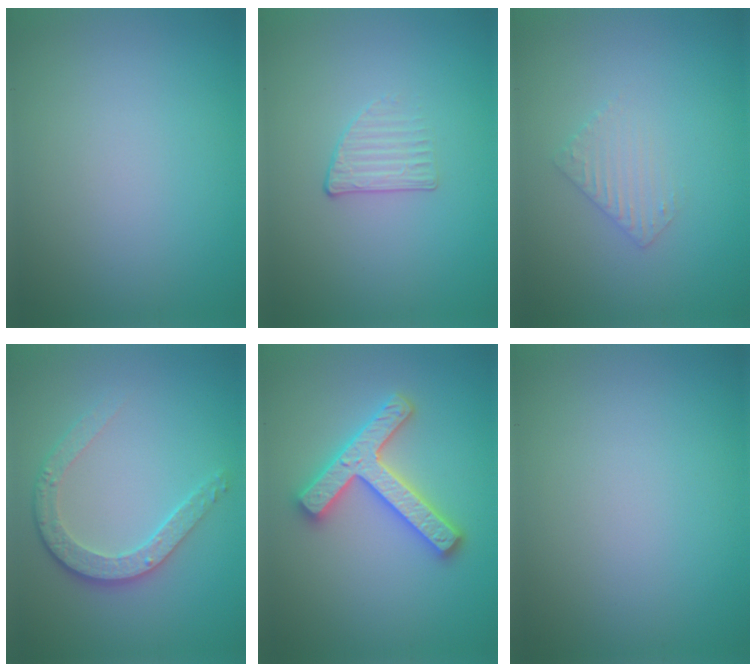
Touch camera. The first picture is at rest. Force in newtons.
{"total": 1.3, "press": 0.8, "slide": 1.0}
{"total": 1.6, "press": 1.6, "slide": 0.4}
{"total": 3.9, "press": 2.9, "slide": 2.5}
{"total": 4.0, "press": 3.9, "slide": 0.9}
{"total": 0.0}